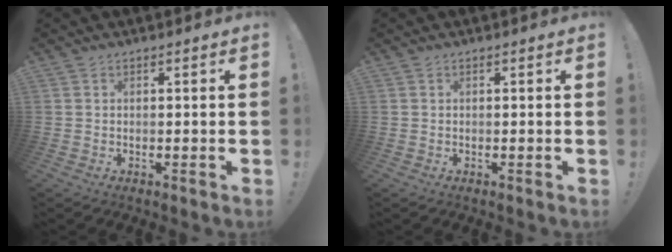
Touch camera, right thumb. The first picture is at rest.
{"total": 0.0}